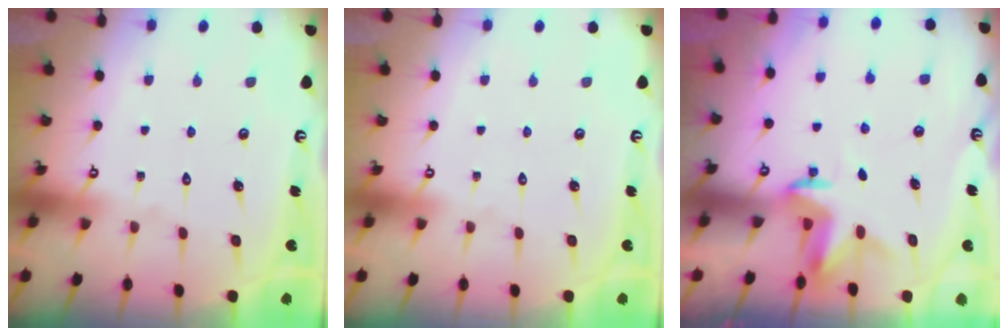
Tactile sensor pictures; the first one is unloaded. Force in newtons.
{"total": 0.0}
{"total": 3.2, "press": 3.2, "slide": 0.3}